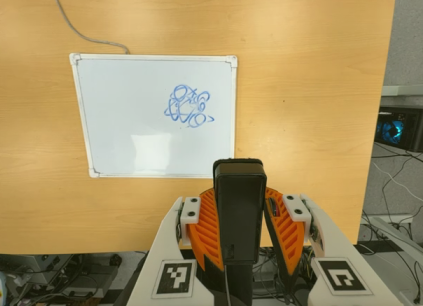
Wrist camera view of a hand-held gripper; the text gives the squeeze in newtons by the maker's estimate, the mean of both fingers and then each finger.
{"total": 9.1, "left": 7.8, "right": 10.3}